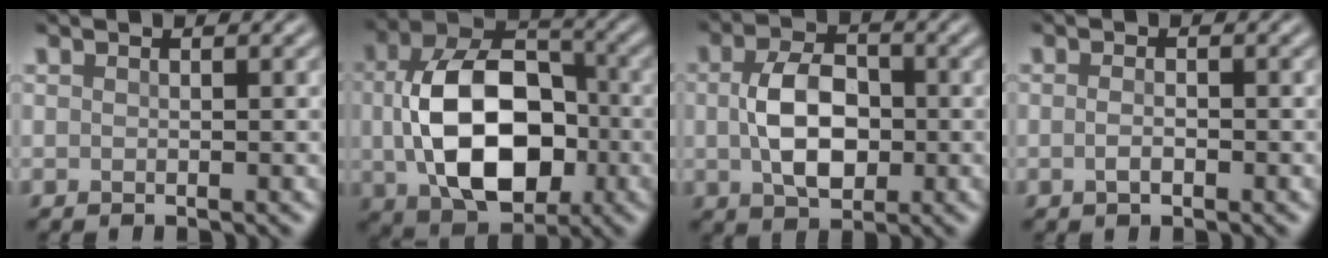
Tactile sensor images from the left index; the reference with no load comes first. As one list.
[{"total": 11.8, "force": [-0.6, 7.8, 8.8], "torque": [-0.159, -0.007, -0.004]}, {"total": 6.1, "force": [-0.1, 3.9, 4.6], "torque": [-0.091, -0.001, -0.001]}, {"total": 1.2, "force": [-0.5, 0.5, 1.0], "torque": [-0.022, -0.001, -0.010]}]